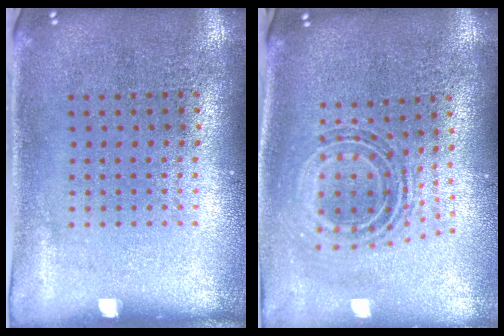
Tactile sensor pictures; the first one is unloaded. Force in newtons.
{"total": 0.9, "press": 0.8, "slide": 0.4}